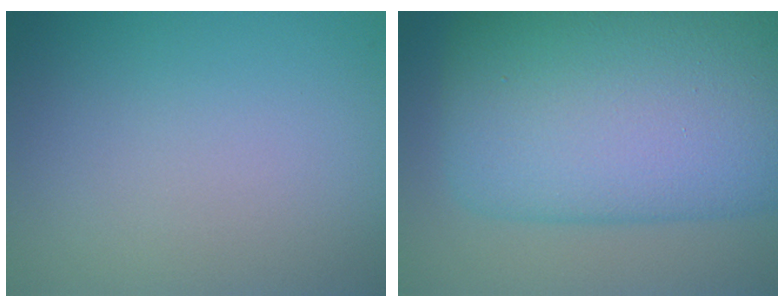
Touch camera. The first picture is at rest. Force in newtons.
{"total": 17.6, "press": 17.6, "slide": 0.1}